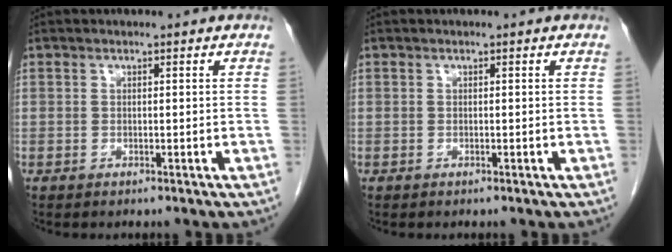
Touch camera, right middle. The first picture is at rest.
{"total": 0.0}